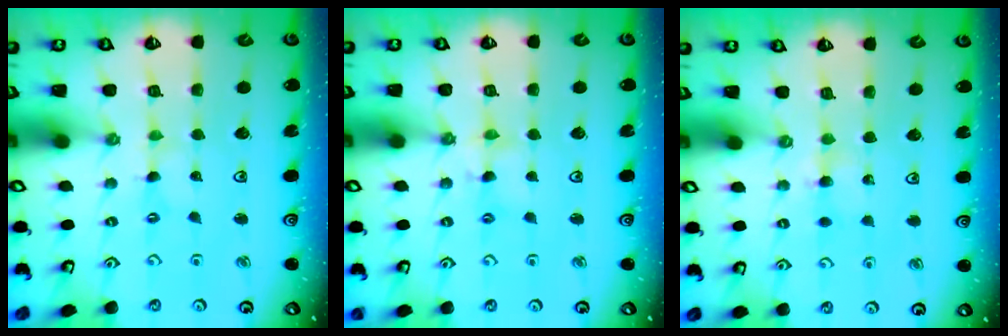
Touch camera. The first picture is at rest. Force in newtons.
{"total": 3.0, "press": 3.0, "slide": 0.3}
{"total": 4.2, "press": 4.1, "slide": 0.7}